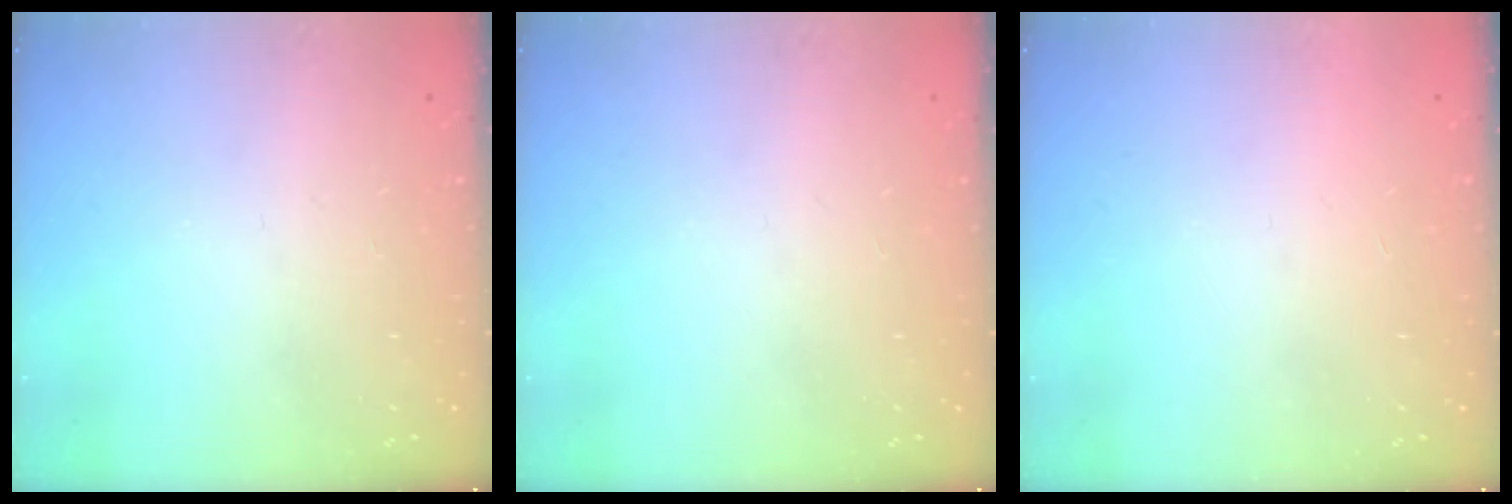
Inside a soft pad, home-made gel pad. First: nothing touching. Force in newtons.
{"total": 0.0}
{"total": 1.6, "press": 1.6, "slide": 0.1}